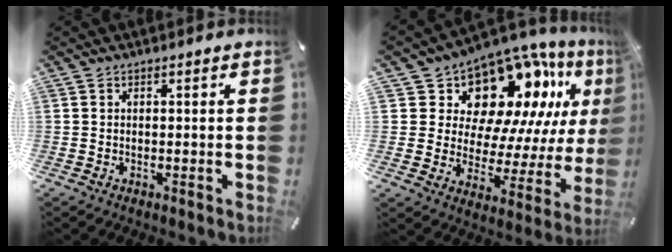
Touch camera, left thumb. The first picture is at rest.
{"total": 13.9, "force": [8.9, 9.2, 5.5], "torque": [-0.076, -0.099, 0.156]}